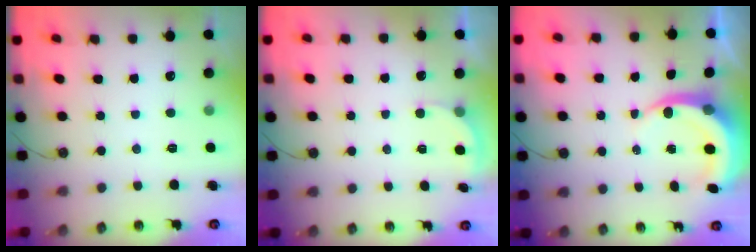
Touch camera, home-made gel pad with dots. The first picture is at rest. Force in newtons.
{"total": 2.5, "press": 2.4, "slide": 0.4}
{"total": 6.2, "press": 6.2, "slide": 0.9}